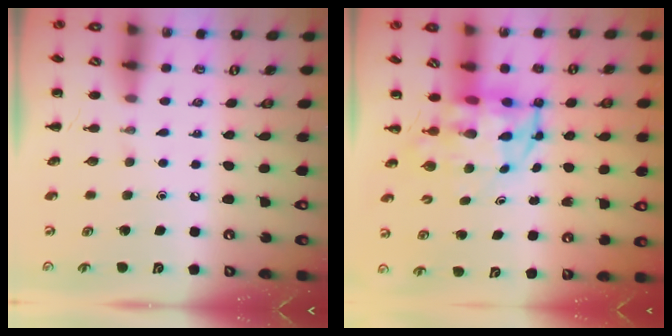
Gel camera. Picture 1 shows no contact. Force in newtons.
{"total": 4.5, "press": 4.2, "slide": 1.5}